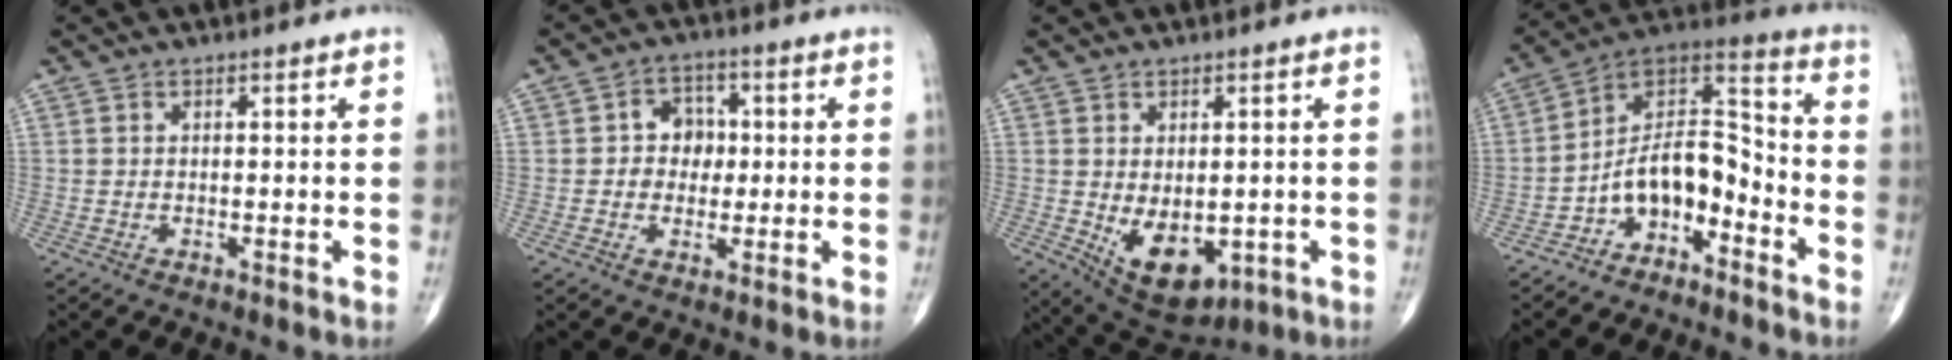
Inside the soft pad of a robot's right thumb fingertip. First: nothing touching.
{"total": 5.0, "force": [0.4, 4.3, 2.4], "torque": [-0.002, 0.008, 0.001]}
{"total": 11.0, "force": [-2.2, 6.6, 8.5], "torque": [-0.106, -0.012, -0.010]}
{"total": 11.3, "force": [-5.8, 6.5, 7.2], "torque": [-0.097, 0.098, -0.108]}